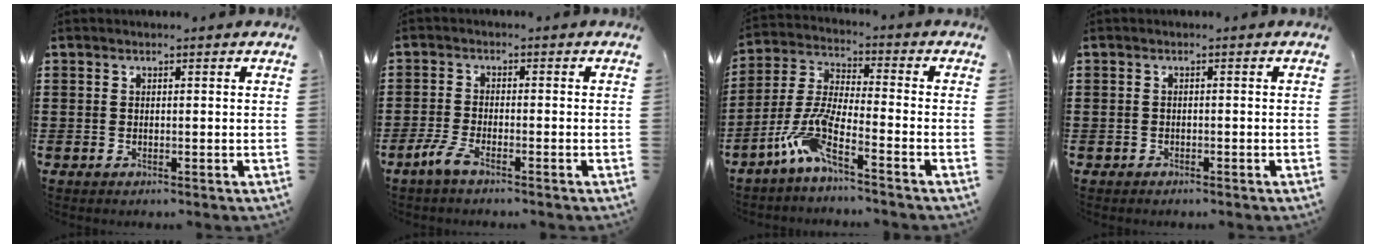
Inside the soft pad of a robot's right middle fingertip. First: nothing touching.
{"total": 3.5, "force": [-2.6, 0.7, 2.3], "torque": [-0.067, -0.010, -0.055]}
{"total": 8.2, "force": [-5.8, 0.8, 5.8], "torque": [-0.146, -0.020, -0.117]}
{"total": 0.9, "force": [-0.8, 0.4, -0.1], "torque": [0.001, 0.001, -0.018]}